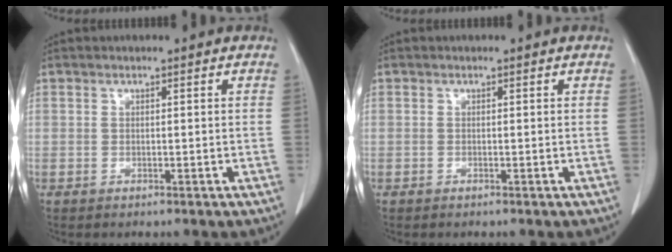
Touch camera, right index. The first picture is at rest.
{"total": 0.0}